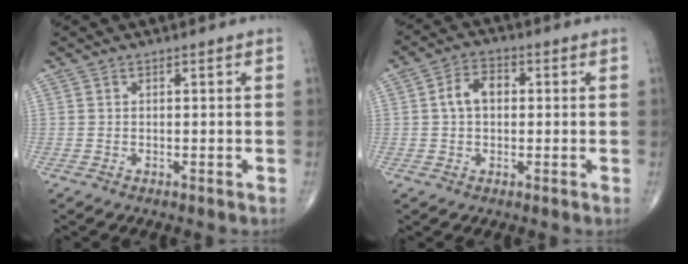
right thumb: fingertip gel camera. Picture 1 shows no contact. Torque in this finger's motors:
{"motor_torque": [0.01, 0.00, 0.17, 0.02, 0.12]}